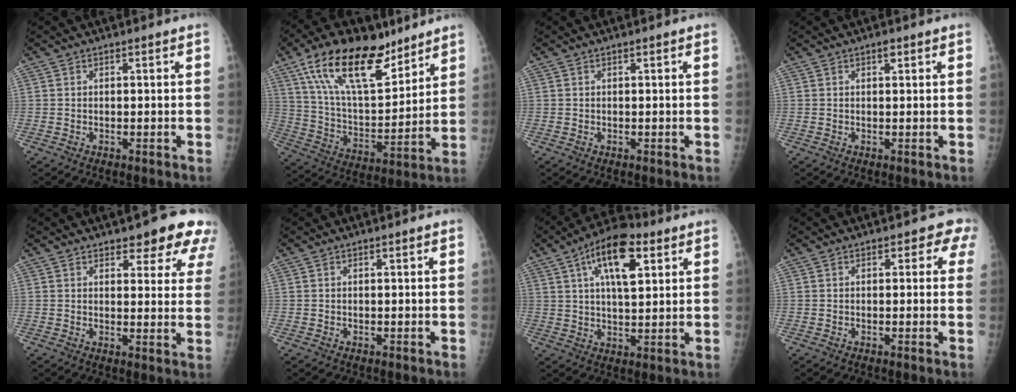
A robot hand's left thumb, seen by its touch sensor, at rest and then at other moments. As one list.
[{"total": 21.5, "force": [13.5, 9.3, 13.9], "torque": [-0.213, -0.051, 0.248]}, {"total": 0.0}, {"total": 1.1, "force": [0.6, 0.5, 0.7], "torque": [-0.007, -0.001, 0.008]}, {"total": 9.6, "force": [6.9, 3.7, 5.5], "torque": [-0.029, -0.034, 0.074]}, {"total": 0.0}, {"total": 13.4, "force": [5.7, 5.8, 10.6], "torque": [-0.160, -0.004, 0.088]}, {"total": 2.6, "force": [1.4, 1.8, 1.2], "torque": [0.018, -0.002, 0.002]}]